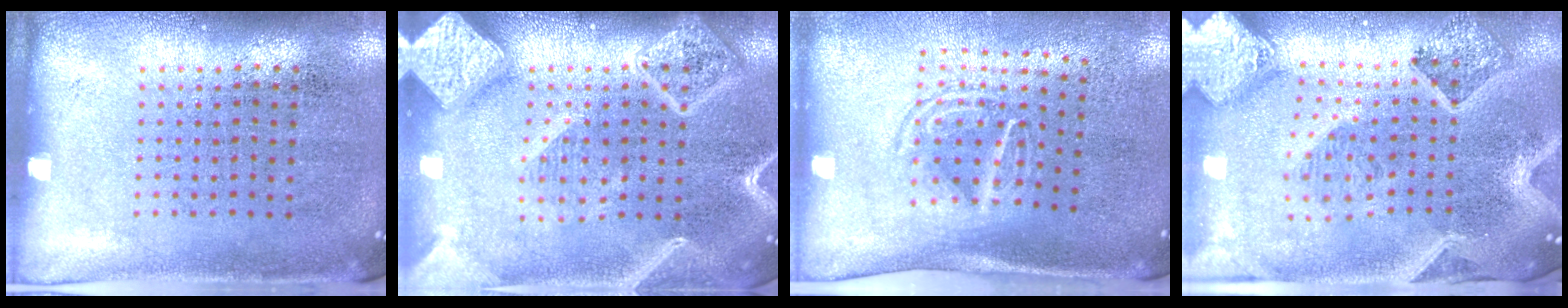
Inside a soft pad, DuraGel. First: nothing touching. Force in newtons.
{"total": 4.0, "press": 4.0, "slide": 0.4}
{"total": 1.6, "press": 1.2, "slide": 1.1}
{"total": 3.0, "press": 2.6, "slide": 1.5}